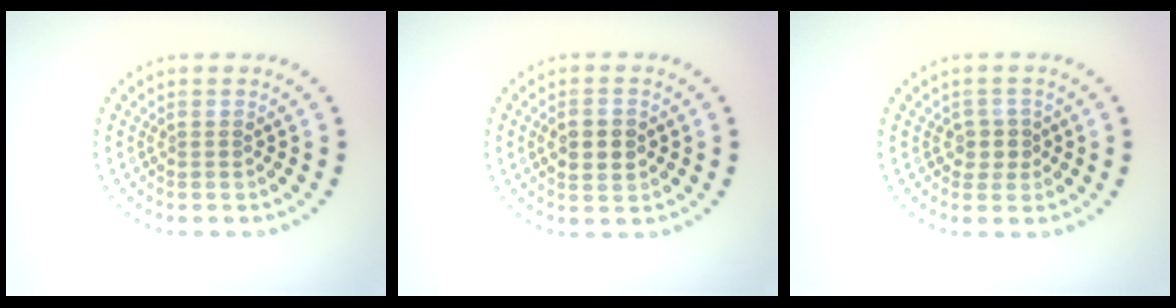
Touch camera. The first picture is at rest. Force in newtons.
{"total": 3.1, "press": 3.1, "slide": 0.2}
{"total": 1.7, "press": 1.5, "slide": 0.9}